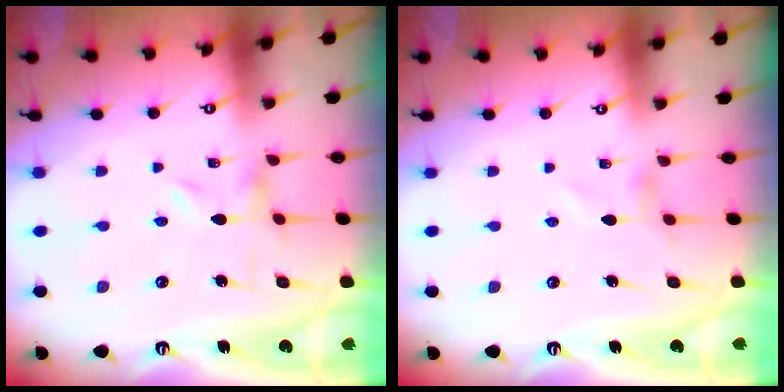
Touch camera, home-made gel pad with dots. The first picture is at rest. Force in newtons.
{"total": 0.8, "press": 0.7, "slide": 0.2}